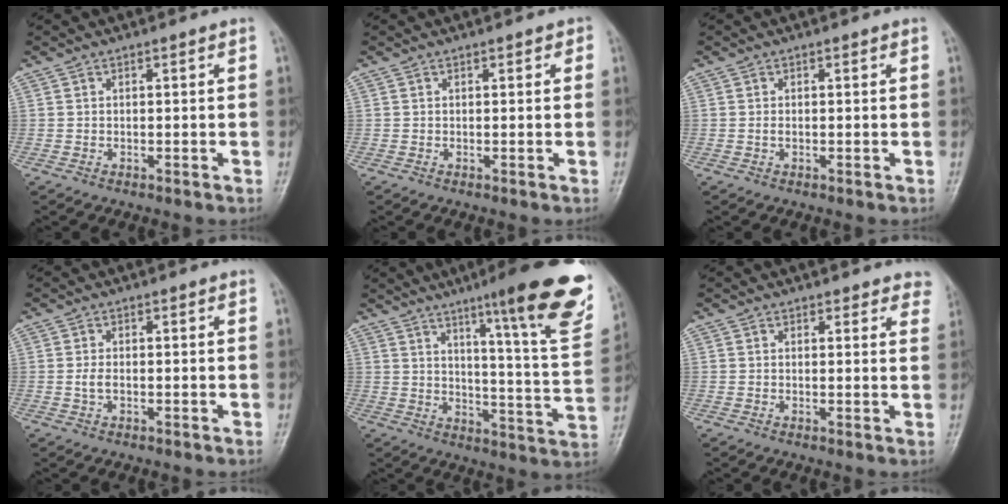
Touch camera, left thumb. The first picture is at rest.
{"total": 1.0, "force": [0.5, 0.8, 0.4], "torque": [0.010, 0.000, 0.001]}
{"total": 0.7, "force": [0.0, 0.5, 0.5], "torque": [-0.010, 0.000, -0.001]}
{"total": 1.7, "force": [-0.2, 1.0, 1.4], "torque": [-0.027, -0.001, -0.006]}
{"total": 22.0, "force": [13.2, 2.8, 17.4], "torque": [-0.207, -0.066, 0.181]}
{"total": 4.6, "force": [4.0, 2.3, 0.6], "torque": [0.042, -0.015, 0.026]}